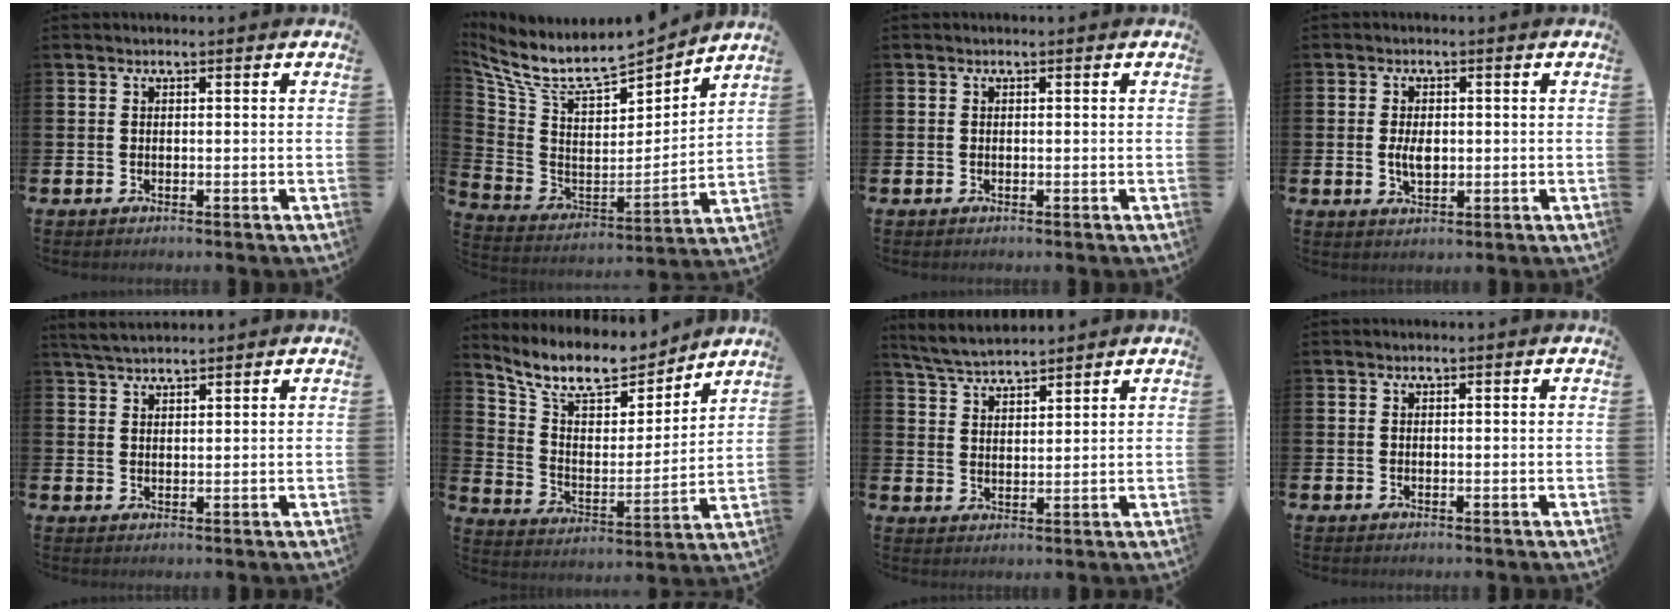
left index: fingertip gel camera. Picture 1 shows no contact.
{"total": 9.3, "force": [8.1, 2.3, 3.8], "torque": [-0.109, -0.062, 0.136]}
{"total": 0.0}
{"total": 3.2, "force": [0.2, 1.8, 2.7], "torque": [-0.028, -0.004, -0.001]}
{"total": 3.6, "force": [3.4, 0.5, 0.9], "torque": [-0.016, -0.013, 0.063]}
{"total": 10.8, "force": [9.6, 3.5, 3.4], "torque": [-0.098, -0.070, 0.168]}
{"total": 5.0, "force": [4.9, 0.3, 0.8], "torque": [-0.029, -0.024, 0.089]}
{"total": 0.0}